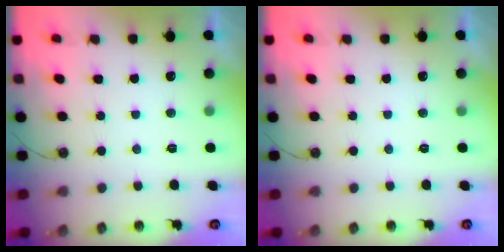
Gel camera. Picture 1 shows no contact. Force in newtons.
{"total": 0.0}